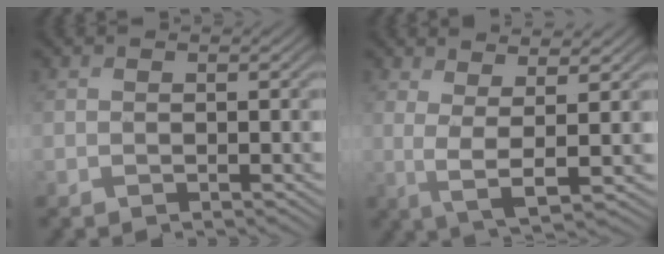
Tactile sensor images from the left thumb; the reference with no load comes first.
{"total": 4.6, "force": [1.8, 0.8, 4.1], "torque": [-0.095, 0.000, 0.038]}